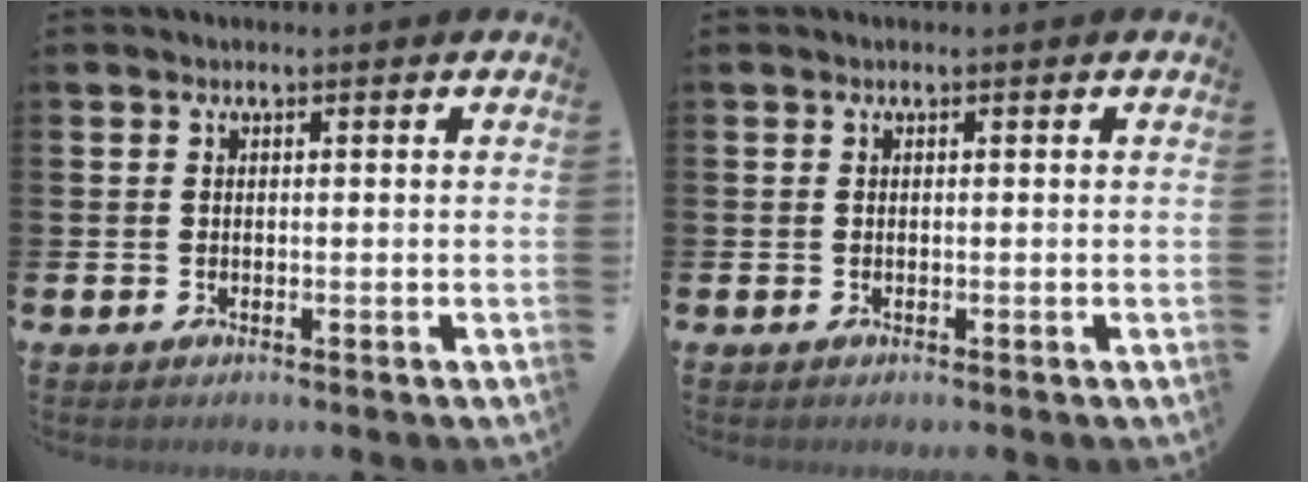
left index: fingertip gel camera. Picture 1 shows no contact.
{"total": 0.0}